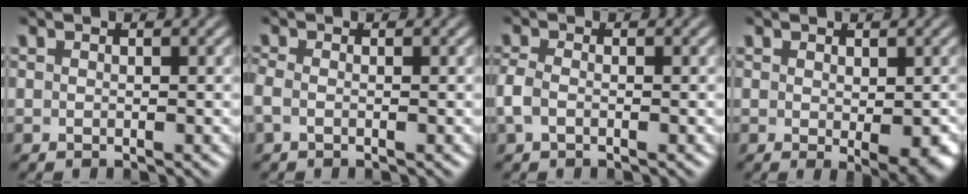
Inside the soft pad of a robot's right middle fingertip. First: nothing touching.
{"total": 1.2, "force": [-0.6, 0.6, 0.9], "torque": [-0.031, -0.010, -0.008]}
{"total": 1.7, "force": [-0.6, 0.9, 1.2], "torque": [-0.037, -0.009, -0.006]}
{"total": 2.9, "force": [-0.4, 0.8, 2.7], "torque": [-0.023, -0.018, 0.003]}